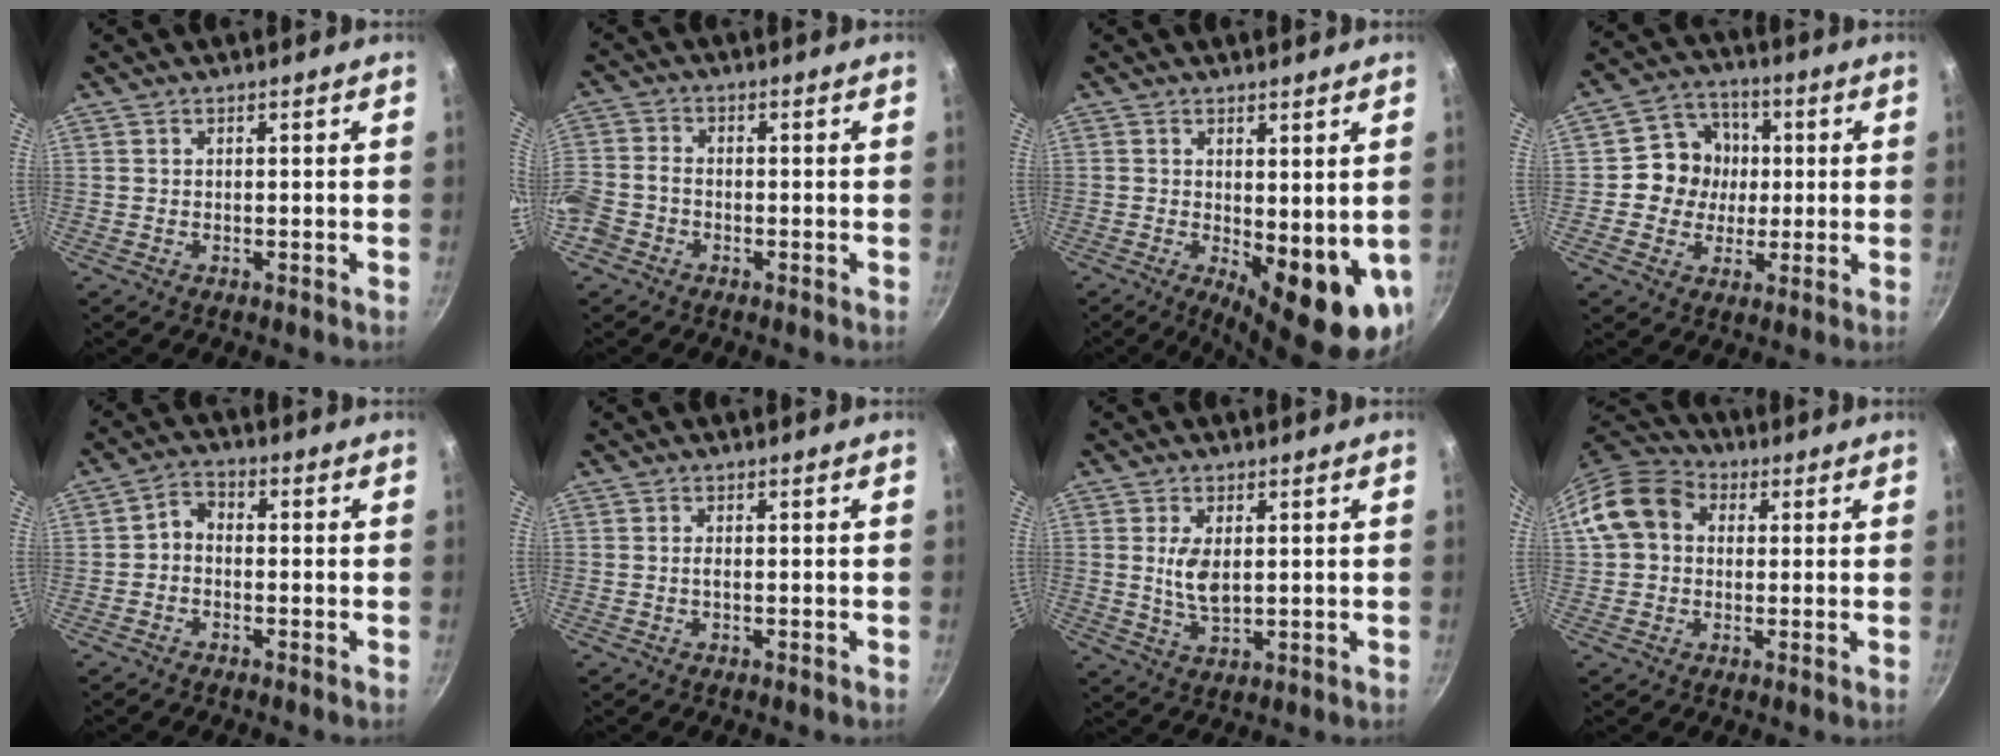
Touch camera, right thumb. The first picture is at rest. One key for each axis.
{"total": 7.6, "fx": -3.7, "fy": 5.5, "fz": 3.8, "tx": -0.088, "ty": 0.027, "tz": -0.089}
{"total": 12.2, "fx": -0.8, "fy": 4.6, "fz": 11.2, "tx": -0.121, "ty": -0.019, "tz": 0.002}
{"total": 9.9, "fx": 0.4, "fy": 9.2, "fz": 3.6, "tx": -0.016, "ty": 0.015, "tz": -0.009}
{"total": 3.2, "fx": -1.1, "fy": 2.3, "fz": 2.0, "tx": -0.038, "ty": 0.022, "tz": -0.029}
{"total": 0.7, "fx": -0.1, "fy": 0.2, "fz": 0.6, "tx": -0.012, "ty": 0.002, "tz": -0.004}
{"total": 5.7, "fx": 0.9, "fy": 2.9, "fz": 4.8, "tx": -0.089, "ty": -0.014, "tz": 0.021}
{"total": 11.2, "fx": 1.8, "fy": 9.0, "fz": 6.4, "tx": -0.094, "ty": 0.028, "tz": 0.014}